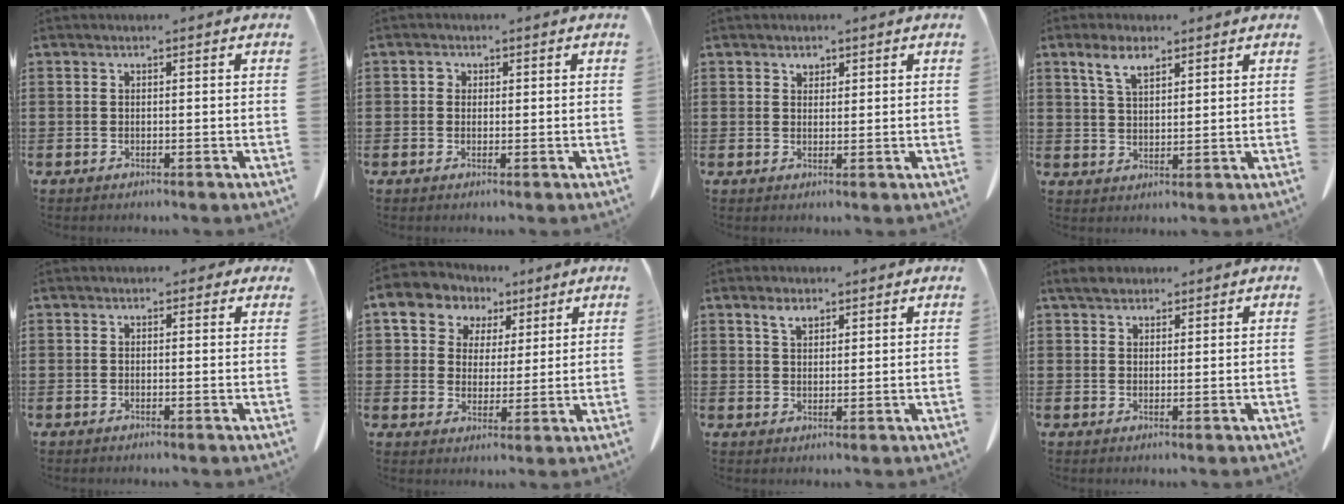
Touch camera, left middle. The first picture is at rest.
{"total": 1.1, "force": [0.4, 0.9, 0.5], "torque": [-0.013, 0.003, 0.008]}
{"total": 1.3, "force": [1.1, 0.7, 0.4], "torque": [-0.002, -0.005, 0.021]}
{"total": 5.4, "force": [3.3, 2.2, 3.6], "torque": [-0.079, 0.007, 0.060]}
{"total": 1.0, "force": [0.6, 0.6, 0.5], "torque": [-0.004, 0.005, 0.009]}
{"total": 7.7, "force": [4.3, 6.2, 1.8], "torque": [-0.068, -0.008, 0.076]}
{"total": 3.2, "force": [2.2, 1.5, 1.7], "torque": [-0.039, 0.005, 0.041]}
{"total": 3.0, "force": [2.4, 1.4, 1.0], "torque": [-0.019, 0.004, 0.045]}